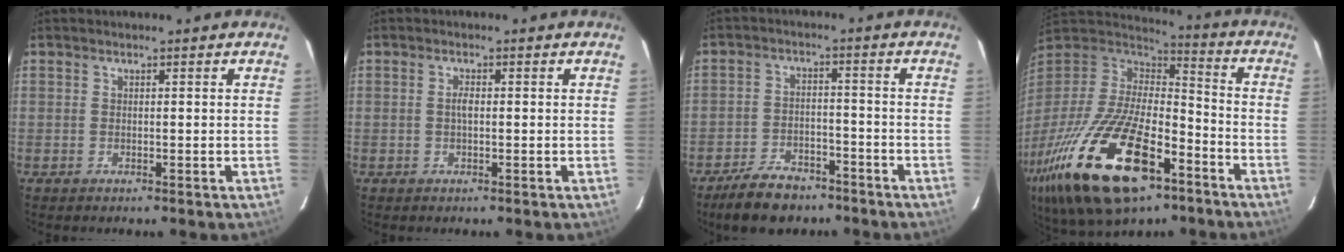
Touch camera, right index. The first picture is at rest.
{"total": 1.3, "force": [-0.1, 0.5, 1.2], "torque": [-0.024, 0.003, -0.003]}
{"total": 9.7, "force": [-7.6, 4.3, 4.1], "torque": [-0.103, 0.009, -0.119]}
{"total": 33.0, "force": [-17.5, 14.2, 24.1], "torque": [-0.494, -0.057, -0.289]}